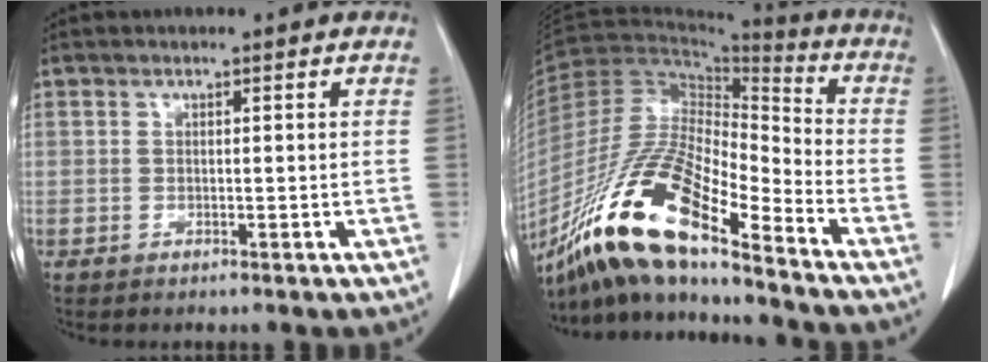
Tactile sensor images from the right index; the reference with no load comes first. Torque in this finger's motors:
{"motor_torque": [0.59, -0.57, 0.44, 0.11]}